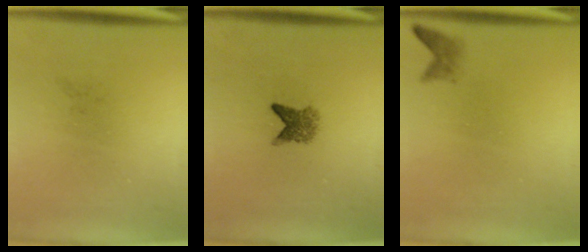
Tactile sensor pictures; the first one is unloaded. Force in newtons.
{"total": 2.7}
{"total": 1.3}